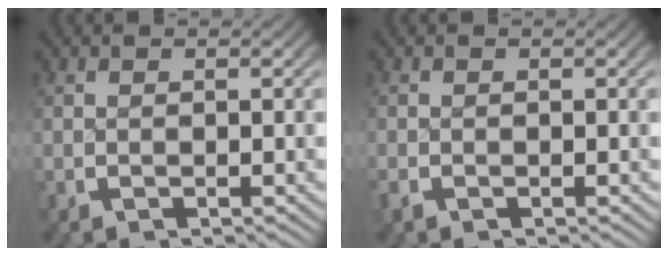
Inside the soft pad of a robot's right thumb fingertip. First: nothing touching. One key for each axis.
{"total": 0.8, "fx": -0.5, "fy": 0.6, "fz": 0.2, "tx": -0.007, "ty": -0.002, "tz": -0.012}